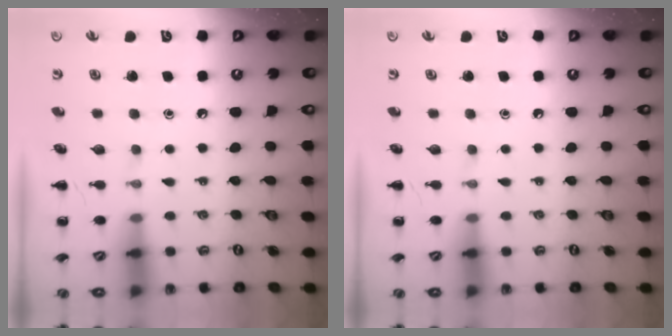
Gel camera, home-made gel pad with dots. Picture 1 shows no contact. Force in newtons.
{"total": 0.0}